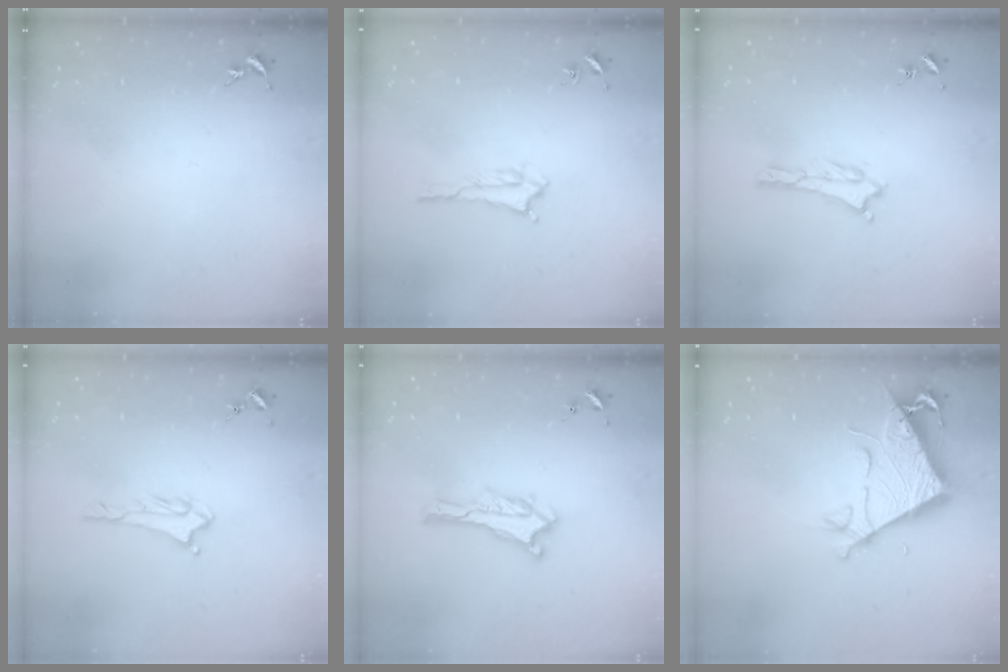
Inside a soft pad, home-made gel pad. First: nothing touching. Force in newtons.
{"total": 1.3, "press": 1.3, "slide": 0.2}
{"total": 0.0}
{"total": 2.3, "press": 2.2, "slide": 0.3}
{"total": 0.0}
{"total": 7.1, "press": 7.1, "slide": 0.6}